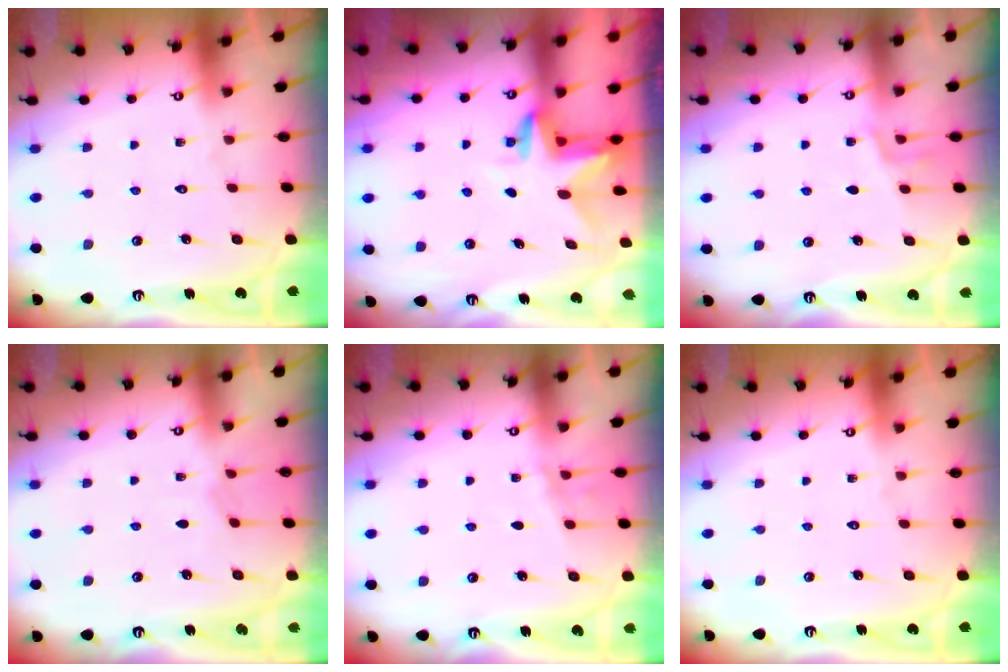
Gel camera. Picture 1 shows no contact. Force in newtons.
{"total": 3.1, "press": 3.1, "slide": 0.2}
{"total": 5.2, "press": 4.6, "slide": 2.4}
{"total": 2.6, "press": 2.5, "slide": 0.5}
{"total": 5.5, "press": 4.7, "slide": 2.8}
{"total": 0.0}